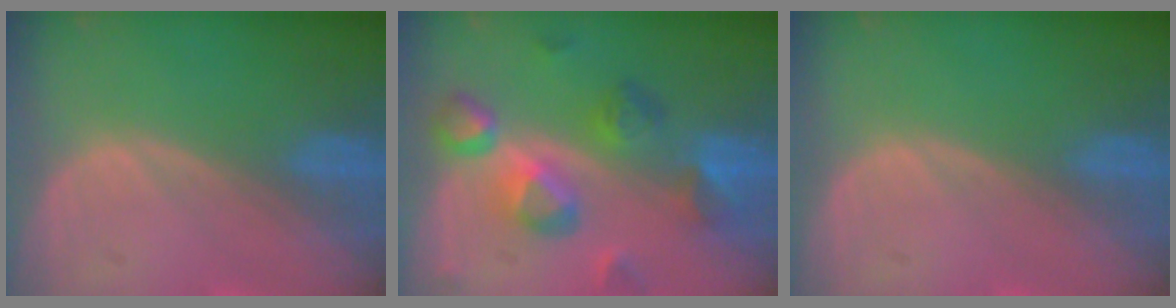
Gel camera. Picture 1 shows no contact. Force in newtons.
{"total": 8.9, "press": 8.5, "slide": 2.7}
{"total": 0.0}